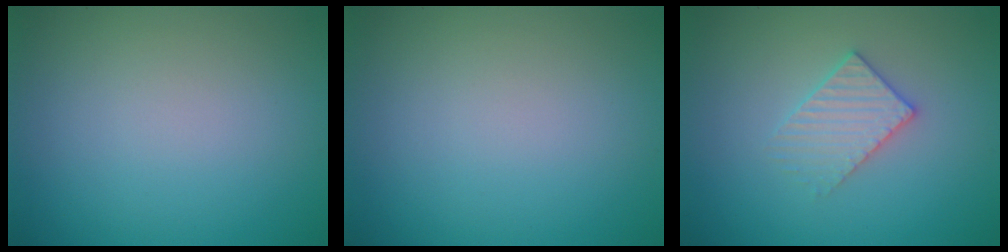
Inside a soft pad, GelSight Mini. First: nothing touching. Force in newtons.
{"total": 0.0}
{"total": 2.7, "press": 2.7, "slide": 0.5}